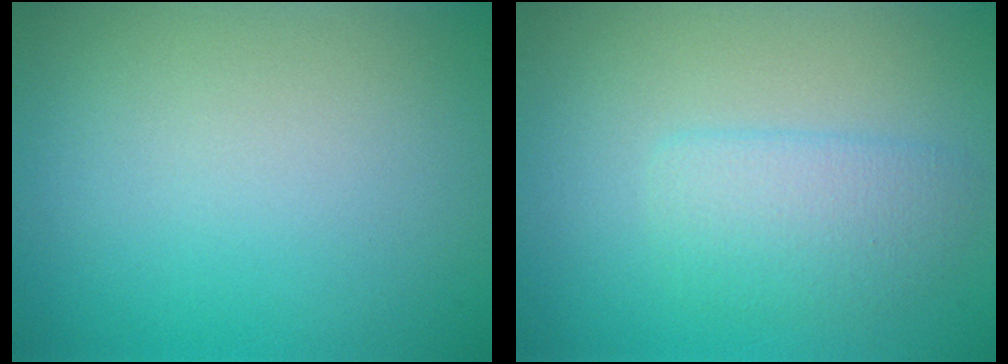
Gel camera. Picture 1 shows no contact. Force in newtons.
{"total": 2.6, "press": 2.6, "slide": 0.0}